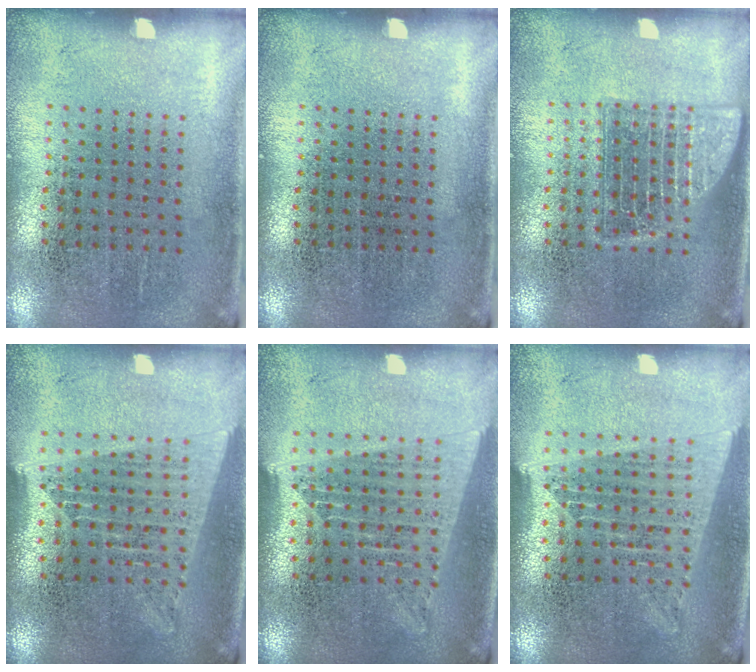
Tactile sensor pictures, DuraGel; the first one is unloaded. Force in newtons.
{"total": 0.0}
{"total": 1.8, "press": 1.7, "slide": 0.3}
{"total": 1.7, "press": 1.5, "slide": 0.8}
{"total": 1.7, "press": 1.5, "slide": 0.8}
{"total": 1.7, "press": 1.5, "slide": 0.8}